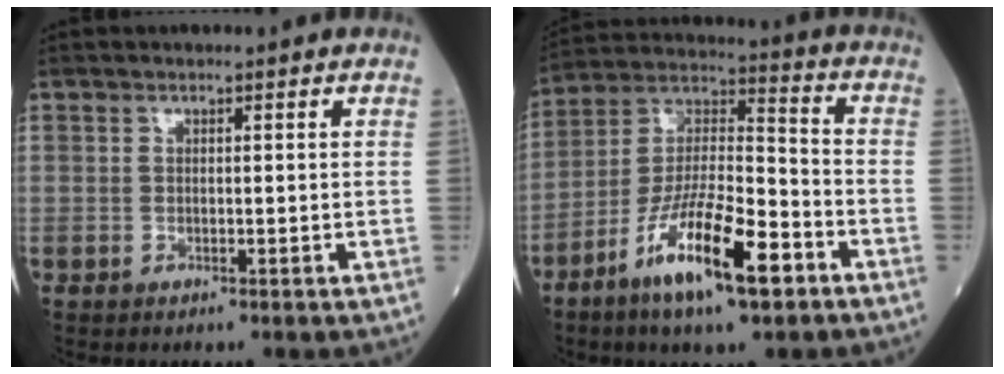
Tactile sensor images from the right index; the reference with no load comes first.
{"total": 15.8, "force": [-8.1, 3.3, 13.1], "torque": [-0.246, -0.007, -0.142]}